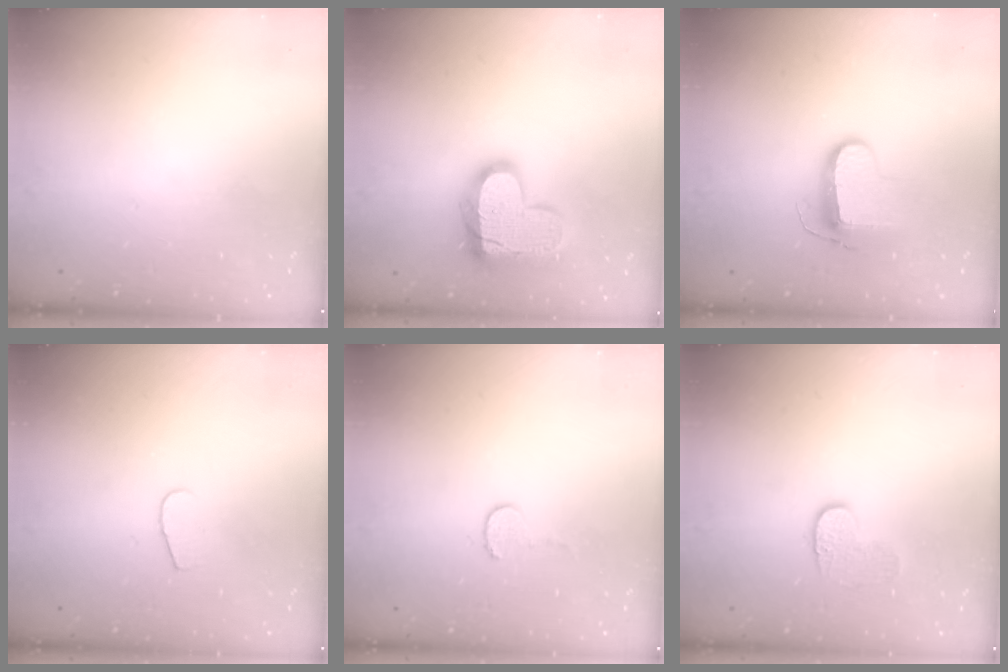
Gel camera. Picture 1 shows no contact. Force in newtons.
{"total": 17.2, "press": 17.1, "slide": 1.1}
{"total": 9.3, "press": 9.3, "slide": 0.5}
{"total": 4.6, "press": 4.5, "slide": 0.4}
{"total": 4.5, "press": 4.4, "slide": 0.4}
{"total": 6.5, "press": 6.4, "slide": 0.5}